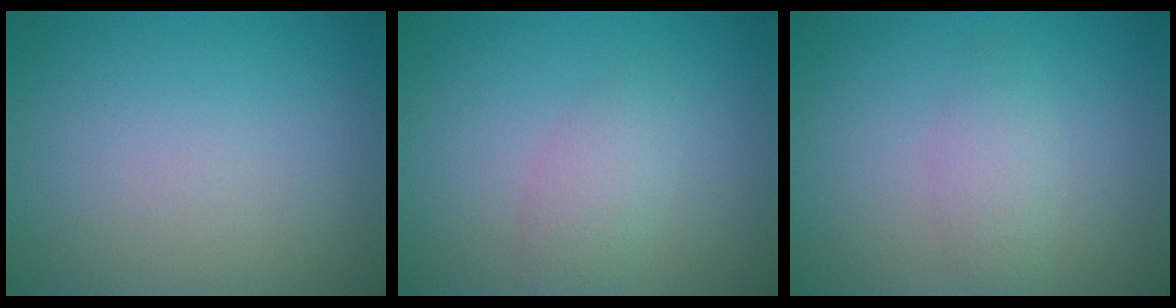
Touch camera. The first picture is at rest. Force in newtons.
{"total": 2.3, "press": 2.3, "slide": 0.1}
{"total": 2.0, "press": 2.0, "slide": 0.2}